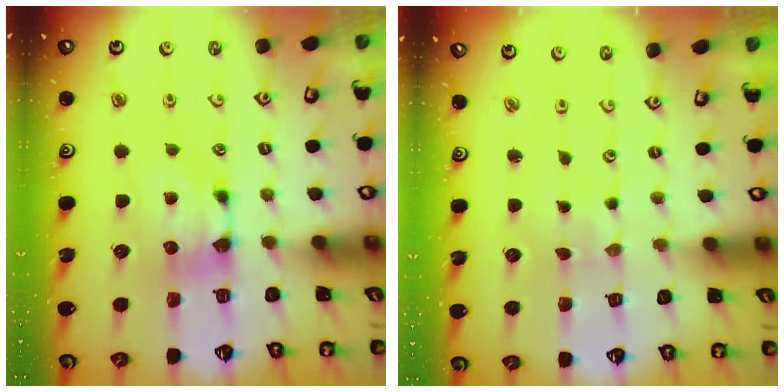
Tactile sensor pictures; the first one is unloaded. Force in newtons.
{"total": 5.5, "press": 5.5, "slide": 0.3}